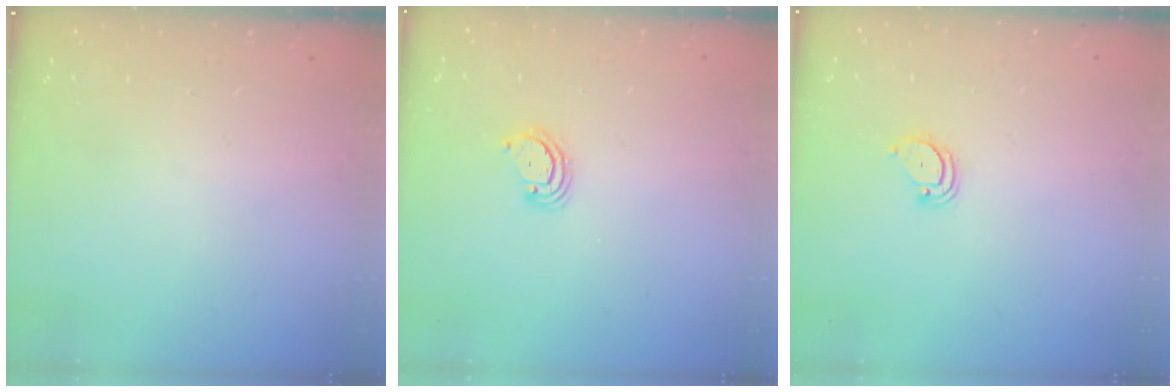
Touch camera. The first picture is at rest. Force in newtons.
{"total": 2.9, "press": 2.9, "slide": 0.3}
{"total": 3.0, "press": 3.0, "slide": 0.2}